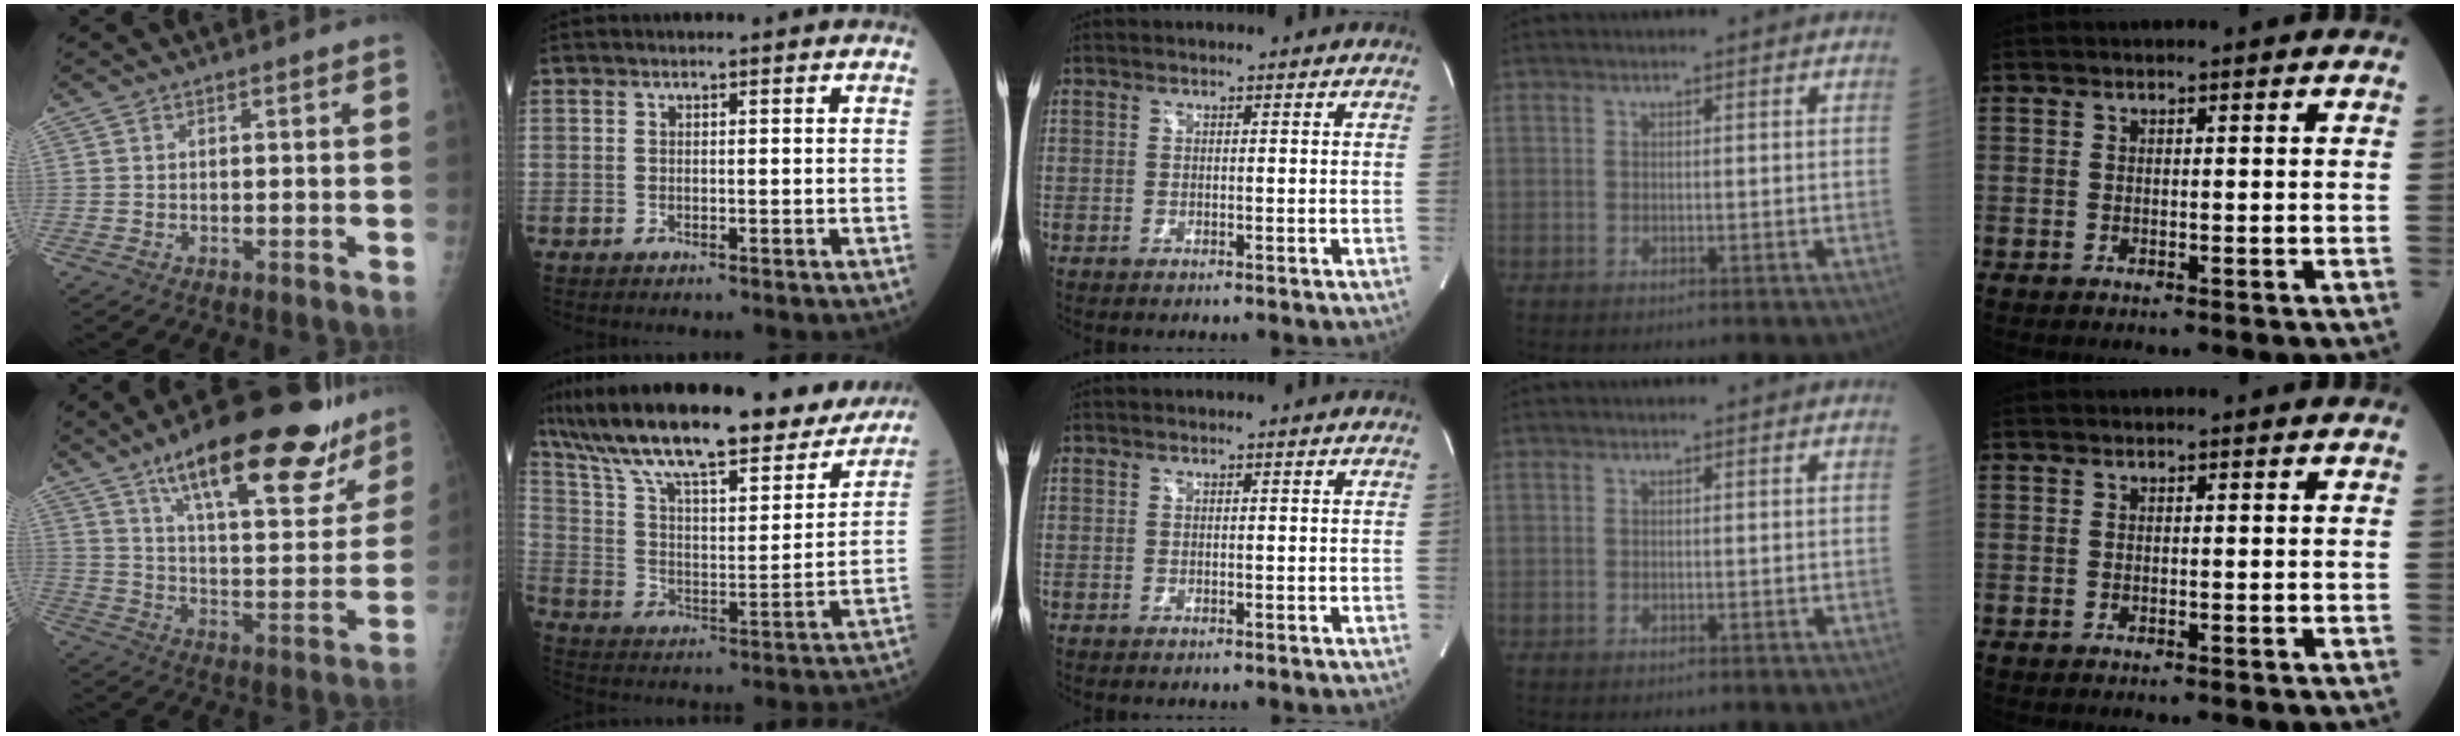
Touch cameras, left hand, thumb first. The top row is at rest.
{"thumb": {"total": 26.2, "force": [17.2, 8.9, 17.7], "torque": [-0.213, -0.054, 0.260]}, "index": {"total": 27.8, "force": [22.9, 6.5, 14.3], "torque": [-0.241, 0.002, 0.338]}}